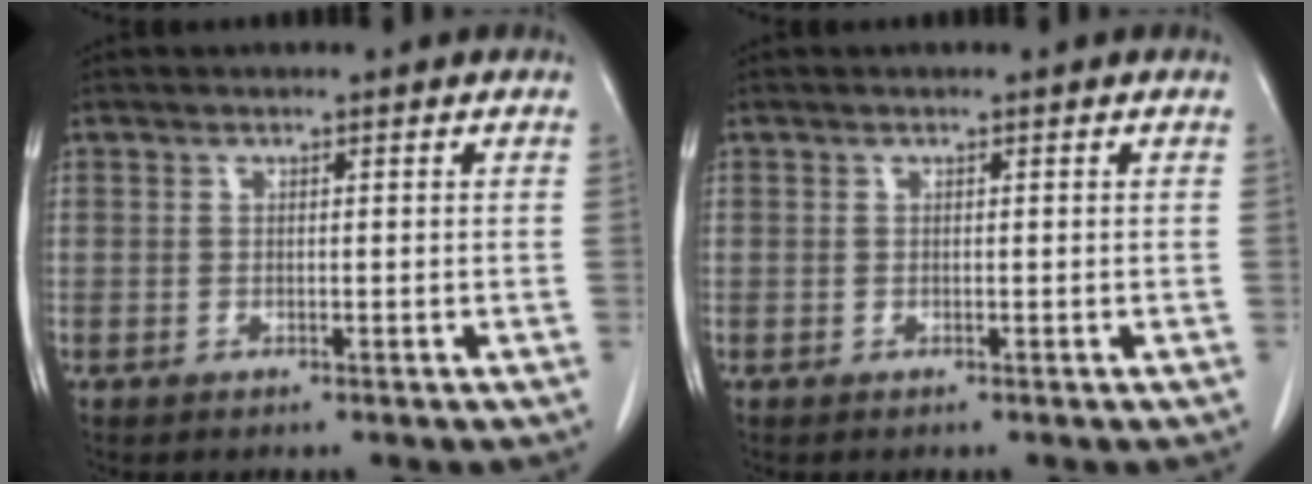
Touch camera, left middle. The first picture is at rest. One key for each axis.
{"total": 0.0}